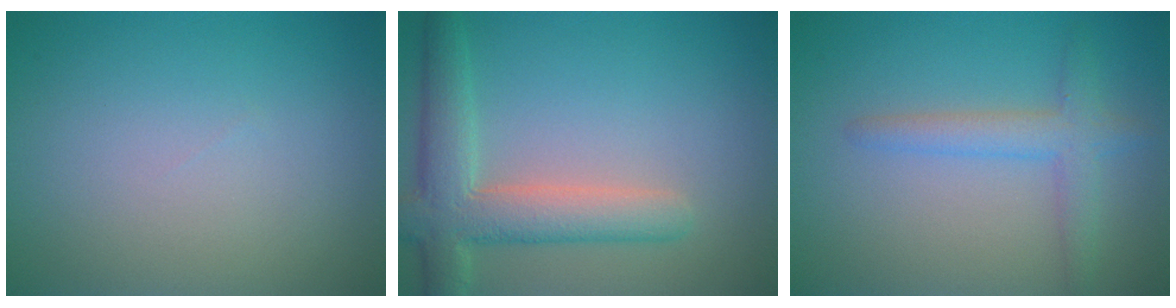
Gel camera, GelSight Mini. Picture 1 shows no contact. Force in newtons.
{"total": 5.6, "press": 5.6, "slide": 0.5}
{"total": 2.8, "press": 2.8, "slide": 0.2}